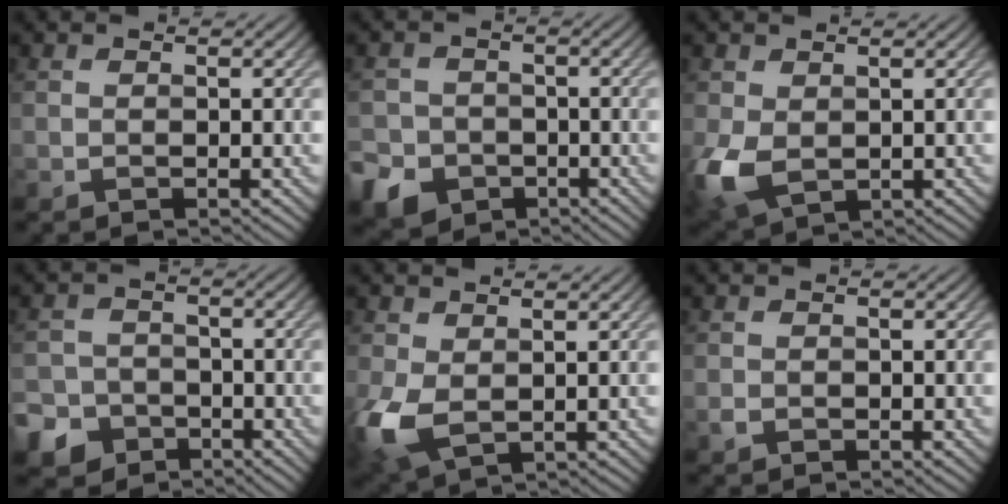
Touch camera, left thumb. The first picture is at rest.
{"total": 7.2, "force": [-3.7, 5.8, 2.1], "torque": [-0.056, -0.025, -0.080]}
{"total": 6.1, "force": [-0.3, 4.2, 4.4], "torque": [-0.123, -0.015, -0.005]}
{"total": 7.1, "force": [-4.3, 5.5, 1.5], "torque": [-0.036, -0.020, -0.091]}
{"total": 6.6, "force": [-0.2, 4.2, 5.1], "torque": [-0.140, -0.013, -0.003]}
{"total": 0.7, "force": [-0.4, 0.6, 0.3], "torque": [-0.008, -0.004, -0.008]}